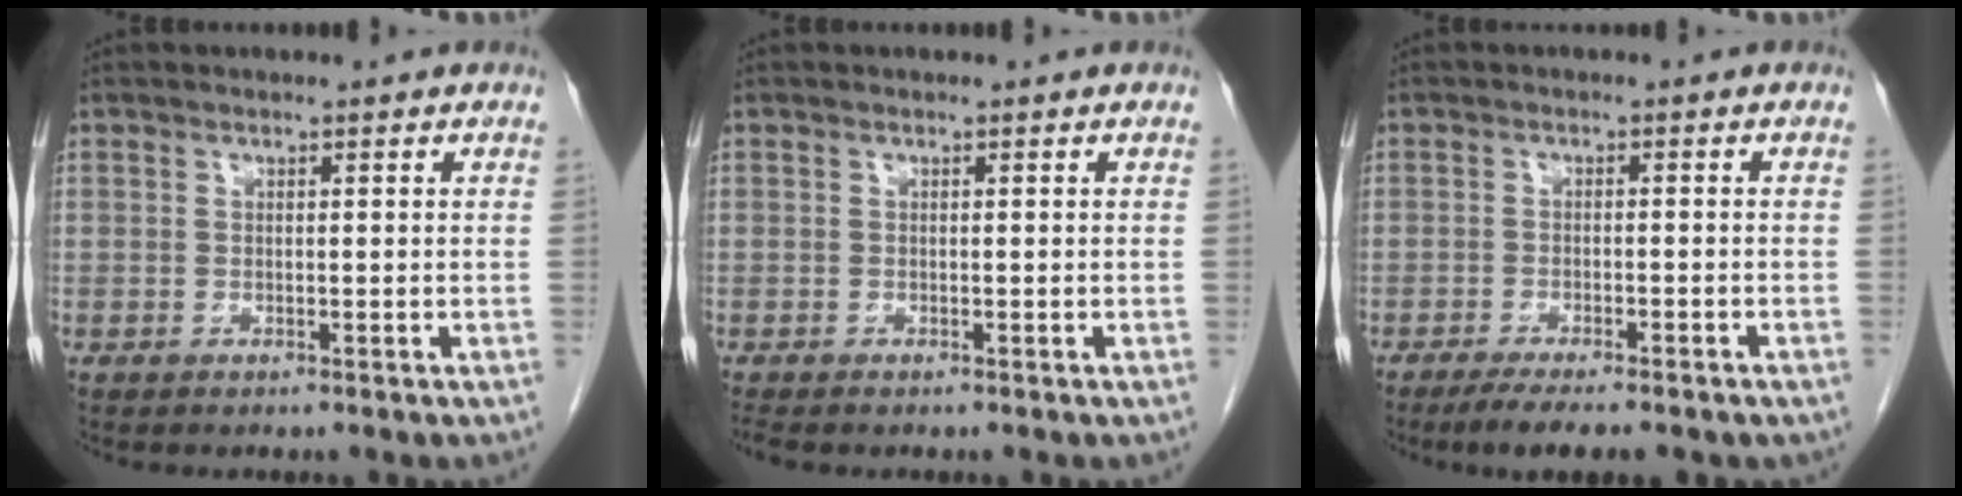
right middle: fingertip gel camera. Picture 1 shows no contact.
{"total": 0.7, "force": [-0.6, 0.0, 0.2], "torque": [-0.004, -0.002, -0.012]}
{"total": 8.4, "force": [-6.6, 1.9, 4.8], "torque": [-0.064, -0.011, -0.090]}